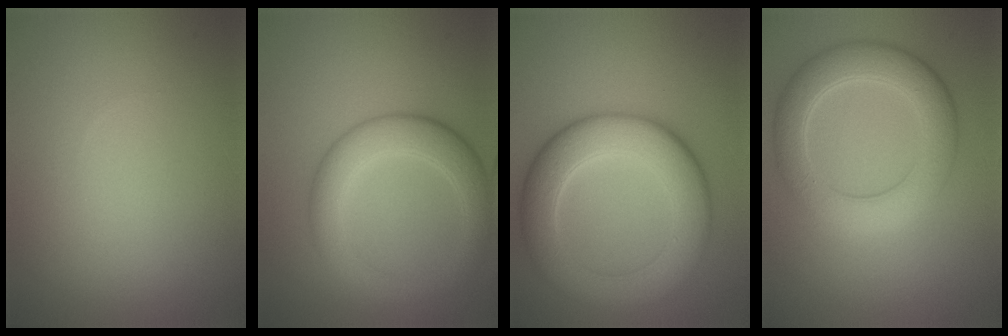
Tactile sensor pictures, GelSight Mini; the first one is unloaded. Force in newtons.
{"total": 4.9, "press": 4.9, "slide": 0.1}
{"total": 7.9, "press": 7.9, "slide": 0.4}
{"total": 5.9, "press": 5.9, "slide": 0.3}